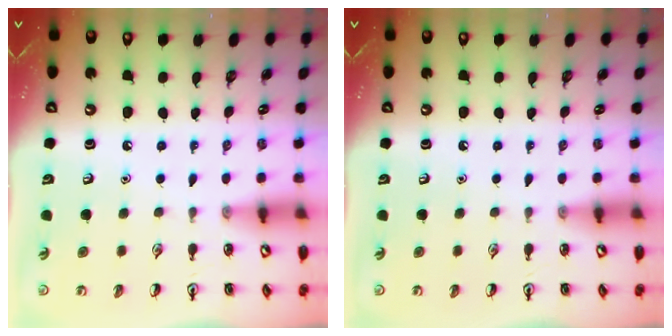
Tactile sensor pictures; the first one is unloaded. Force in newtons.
{"total": 0.0}